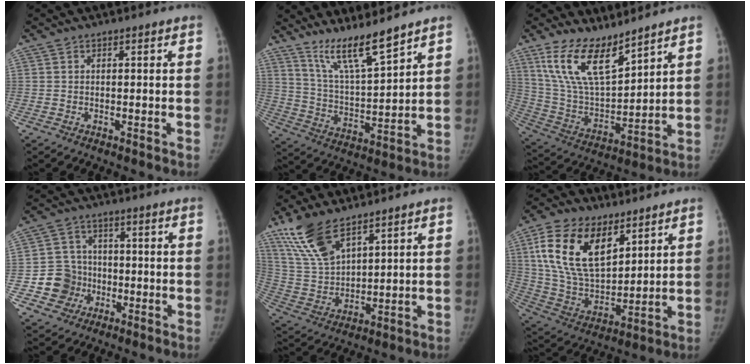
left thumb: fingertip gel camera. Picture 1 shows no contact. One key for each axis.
{"total": 11.4, "fx": 9.2, "fy": 1.1, "fz": 6.6, "tx": -0.113, "ty": -0.069, "tz": 0.178}
{"total": 14.8, "fx": 10.6, "fy": 4.9, "fz": 9.0, "tx": -0.153, "ty": -0.063, "tz": 0.225}
{"total": 8.3, "fx": -2.4, "fy": 7.8, "fz": 1.5, "tx": 0.013, "ty": 0.018, "tz": -0.042}
{"total": 12.5, "fx": 8.6, "fy": 5.0, "fz": 7.5, "tx": -0.142, "ty": -0.034, "tz": 0.185}
{"total": 20.1, "fx": 8.9, "fy": 11.2, "fz": 14.1, "tx": -0.241, "ty": -0.035, "tz": 0.174}